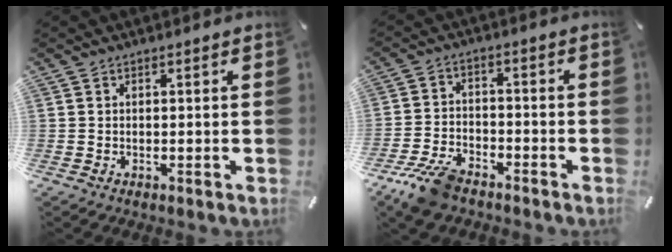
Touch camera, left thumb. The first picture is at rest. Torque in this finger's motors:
{"motor_torque": [-0.57, 0.78, 0.42, 0.65, 0.04]}